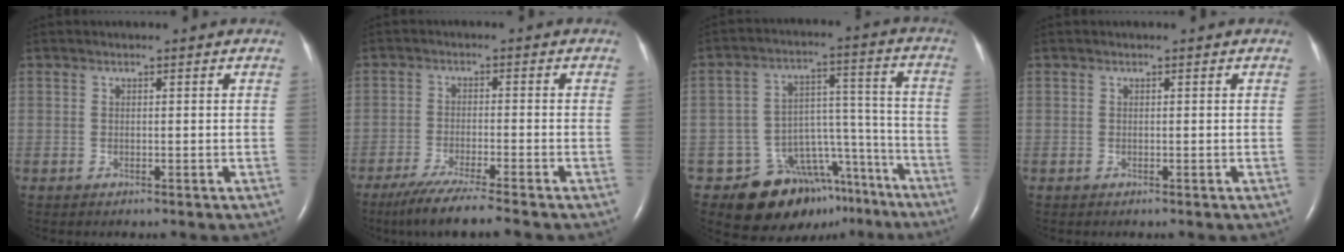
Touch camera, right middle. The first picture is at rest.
{"total": 8.1, "force": [-6.7, -1.0, 4.5], "torque": [-0.070, -0.029, -0.114]}
{"total": 14.9, "force": [-10.9, 8.6, 5.4], "torque": [-0.047, 0.071, -0.151]}
{"total": 0.0}